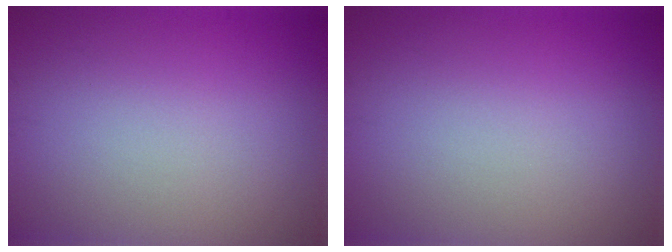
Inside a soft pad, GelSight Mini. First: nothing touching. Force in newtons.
{"total": 0.0}